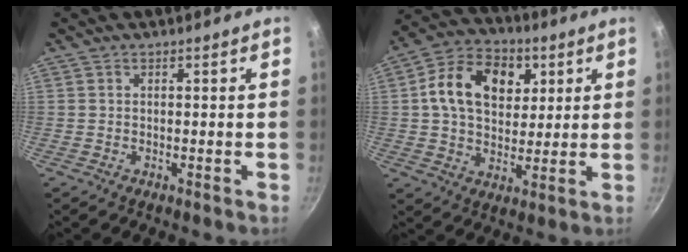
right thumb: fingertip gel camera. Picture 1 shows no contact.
{"total": 15.4, "force": [3.8, 10.9, 10.2], "torque": [-0.147, 0.005, 0.059]}